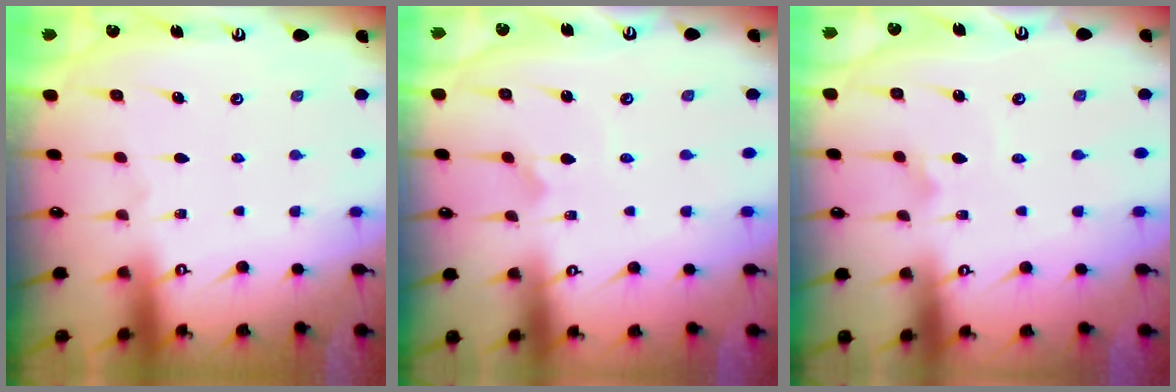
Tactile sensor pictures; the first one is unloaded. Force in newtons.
{"total": 1.7, "press": 1.7, "slide": 0.2}
{"total": 1.5, "press": 1.5, "slide": 0.0}